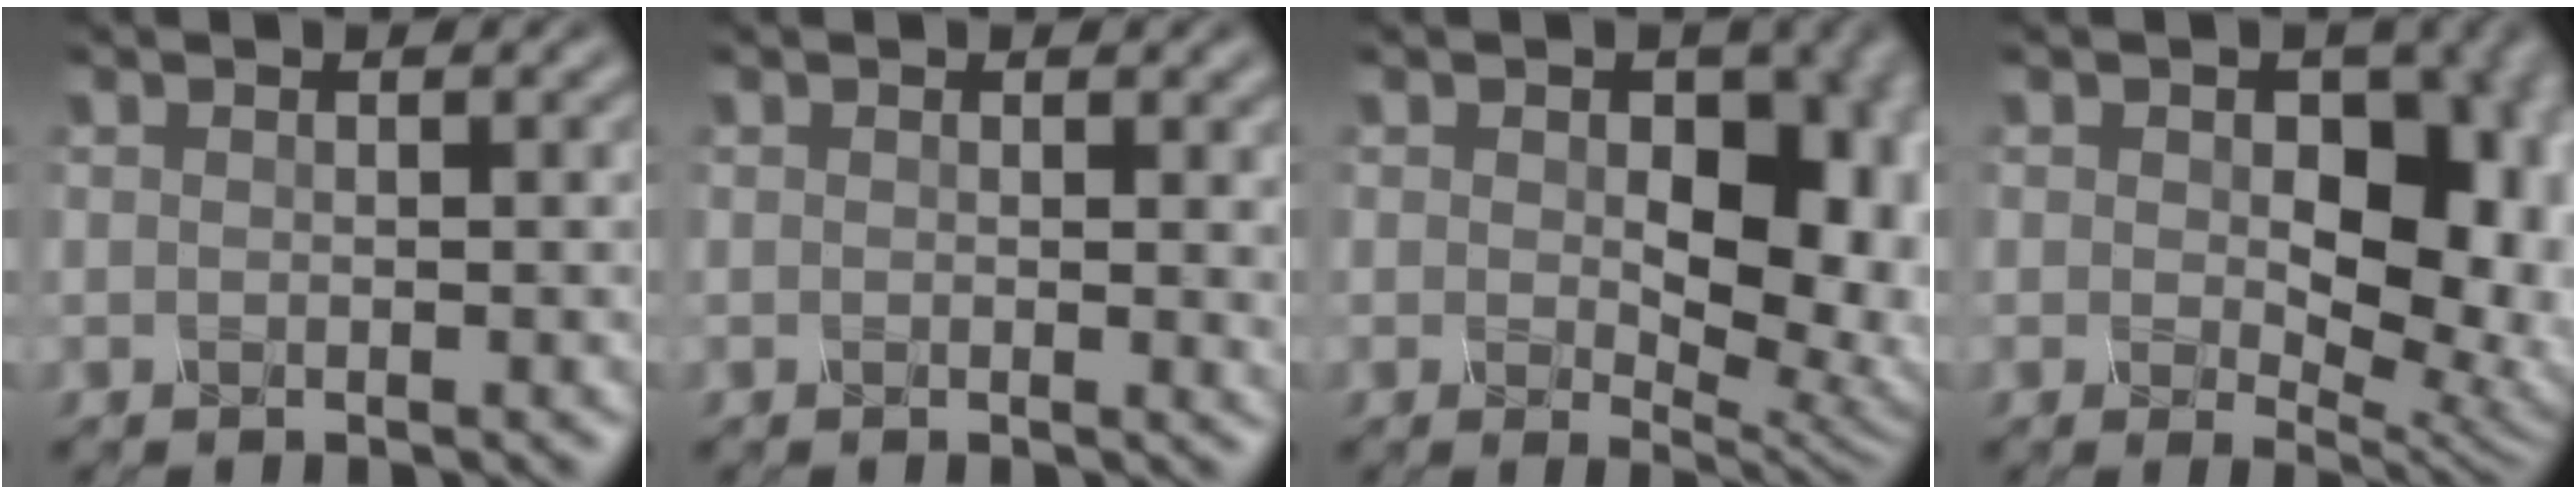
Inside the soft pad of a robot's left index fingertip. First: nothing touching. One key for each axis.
{"total": 1.4, "fx": 0.6, "fy": 0.5, "fz": 1.2, "tx": -0.010, "ty": -0.001, "tz": 0.009}
{"total": 9.3, "fx": 0.2, "fy": 5.6, "fz": 7.4, "tx": -0.097, "ty": -0.009, "tz": 0.008}
{"total": 10.3, "fx": 0.4, "fy": 6.5, "fz": 8.0, "tx": -0.103, "ty": -0.010, "tz": 0.015}